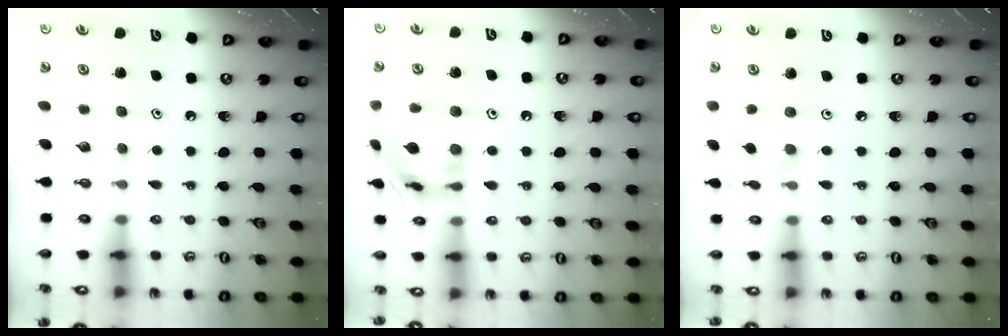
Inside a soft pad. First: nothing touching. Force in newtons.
{"total": 15.6, "press": 15.5, "slide": 1.5}
{"total": 2.0, "press": 1.9, "slide": 0.5}